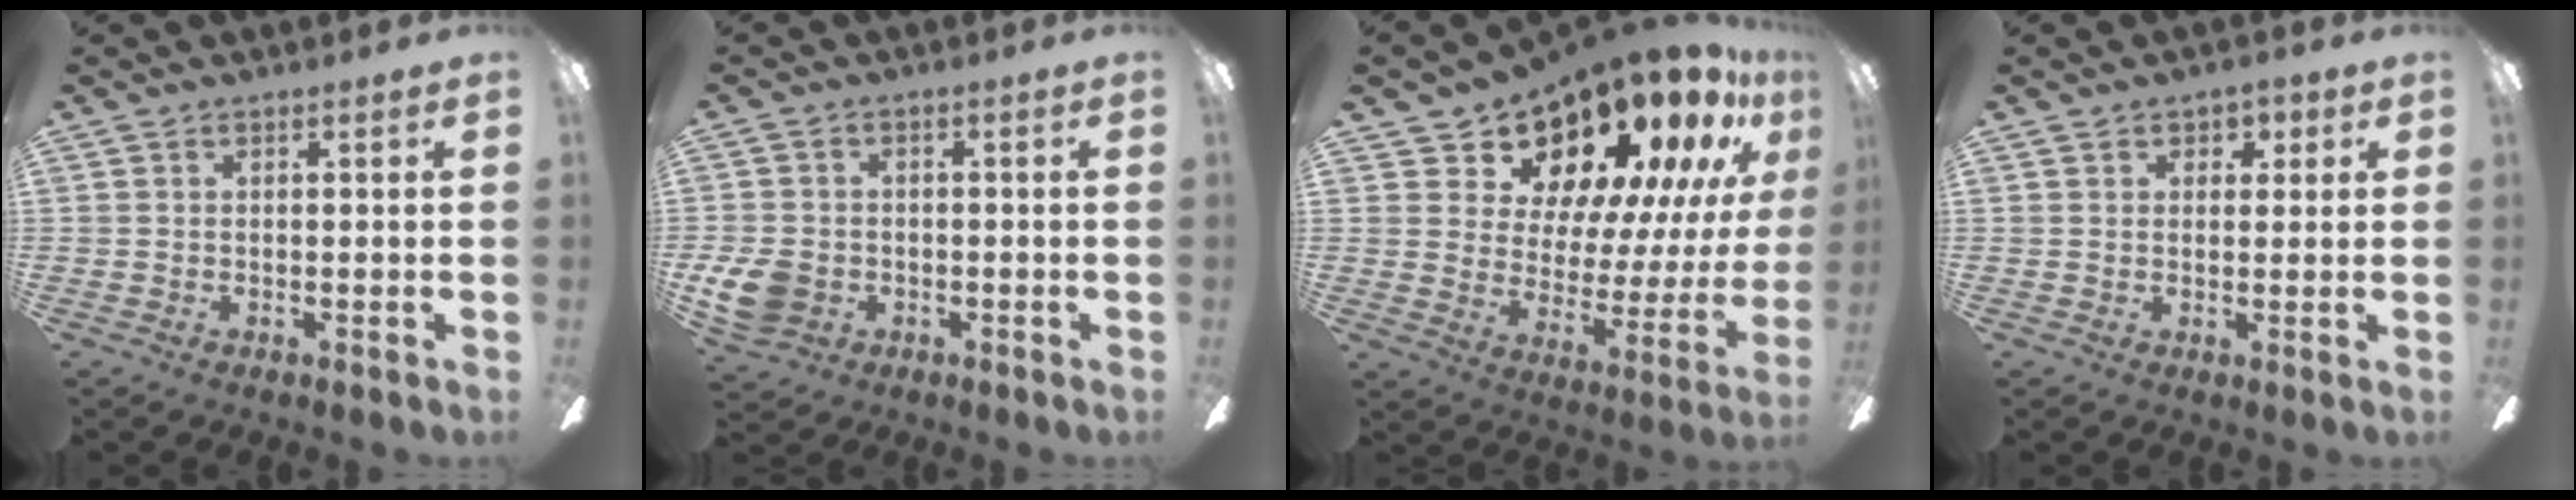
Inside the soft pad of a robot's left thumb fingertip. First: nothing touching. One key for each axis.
{"total": 7.7, "fx": -2.2, "fy": 6.3, "fz": 4.0, "tx": -0.089, "ty": 0.015, "tz": -0.038}
{"total": 17.8, "fx": 15.5, "fy": 6.6, "fz": 5.8, "tx": -0.099, "ty": -0.135, "tz": 0.269}
{"total": 2.6, "fx": 1.2, "fy": 2.2, "fz": 0.6, "tx": 0.007, "ty": 0.000, "tz": 0.017}